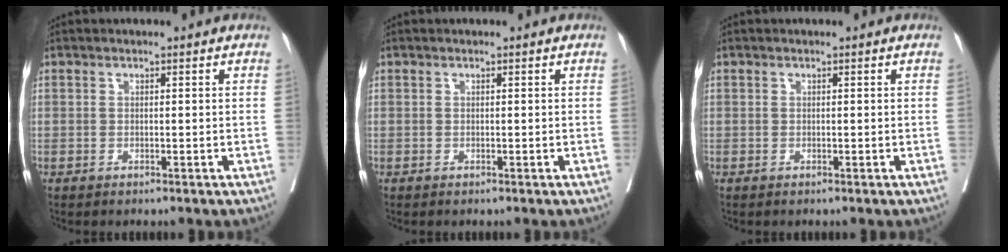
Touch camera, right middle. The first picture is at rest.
{"total": 0.0}
{"total": 0.0}